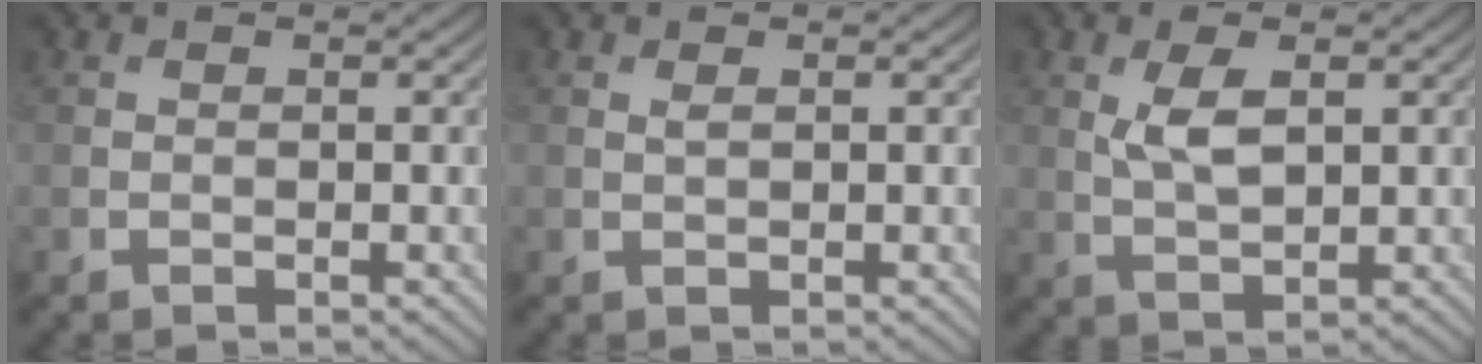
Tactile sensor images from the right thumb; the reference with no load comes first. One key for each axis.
{"total": 0.7, "fx": 0.3, "fy": 0.2, "fz": 0.6, "tx": -0.016, "ty": 0.001, "tz": 0.007}
{"total": 4.2, "fx": 1.1, "fy": 1.7, "fz": 3.6, "tx": -0.083, "ty": -0.001, "tz": 0.025}